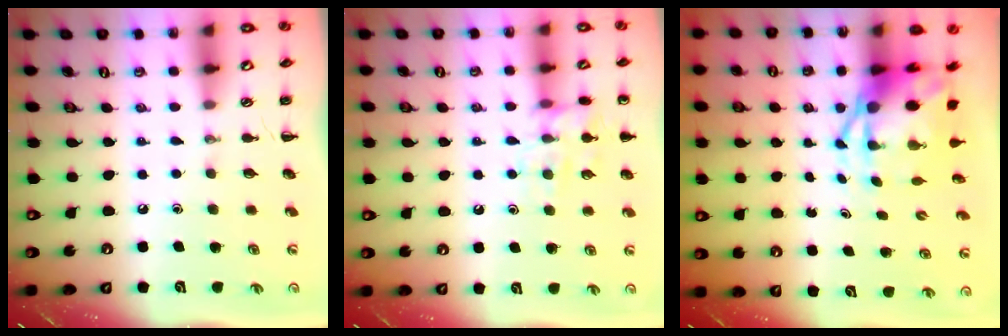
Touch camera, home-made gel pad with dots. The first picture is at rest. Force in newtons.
{"total": 12.1, "press": 12.0, "slide": 1.0}
{"total": 7.0, "press": 6.8, "slide": 1.9}